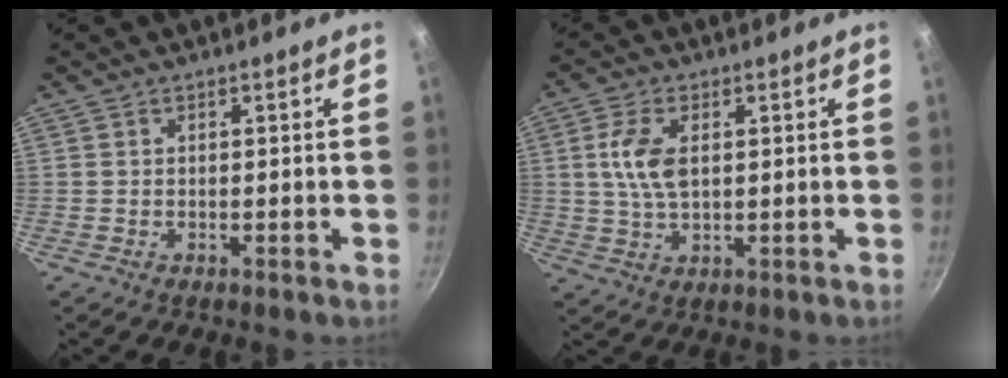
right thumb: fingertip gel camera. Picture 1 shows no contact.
{"total": 7.5, "force": [1.4, 4.1, 6.2], "torque": [-0.119, 0.001, 0.026]}